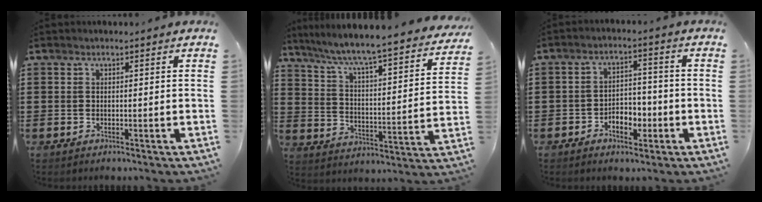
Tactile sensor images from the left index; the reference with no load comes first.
{"total": 5.4, "force": [4.7, -0.5, 2.6], "torque": [-0.074, -0.050, 0.068]}
{"total": 4.3, "force": [-2.1, 2.7, 2.6], "torque": [-0.040, 0.004, -0.043]}